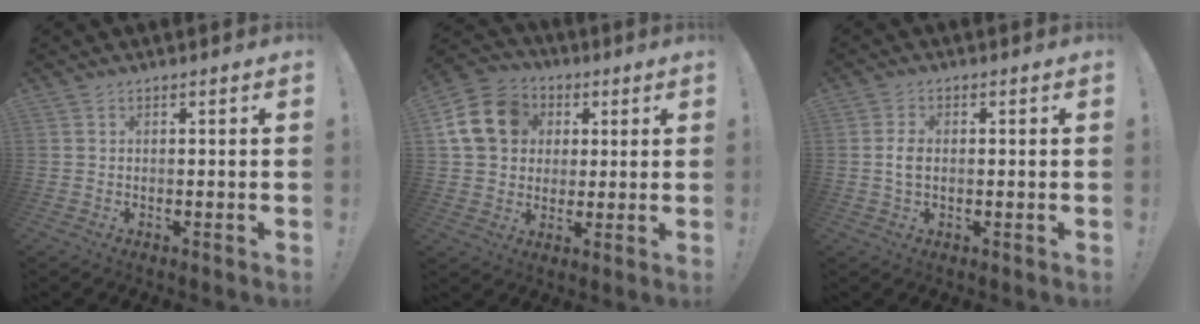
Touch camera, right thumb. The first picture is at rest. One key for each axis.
{"total": 16.1, "fx": 4.3, "fy": 13.3, "fz": 7.8, "tx": -0.120, "ty": 0.002, "tz": 0.090}
{"total": 3.2, "fx": -0.2, "fy": 2.0, "fz": 2.5, "tx": -0.047, "ty": 0.001, "tz": -0.004}